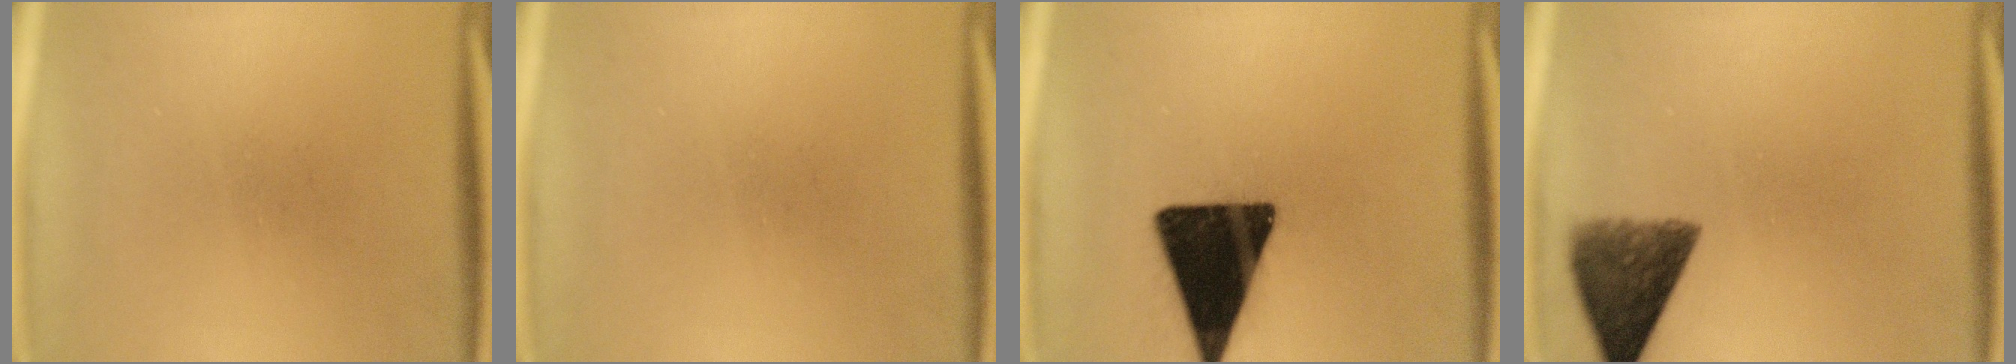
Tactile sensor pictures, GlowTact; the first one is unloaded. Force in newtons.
{"total": 0.0}
{"total": 19.6}
{"total": 8.3}